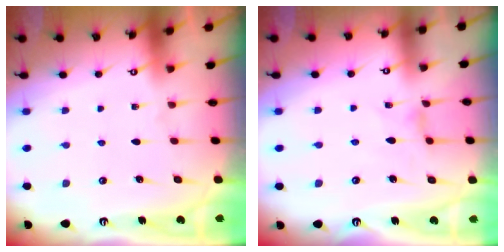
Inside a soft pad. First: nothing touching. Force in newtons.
{"total": 1.4, "press": 1.3, "slide": 0.4}